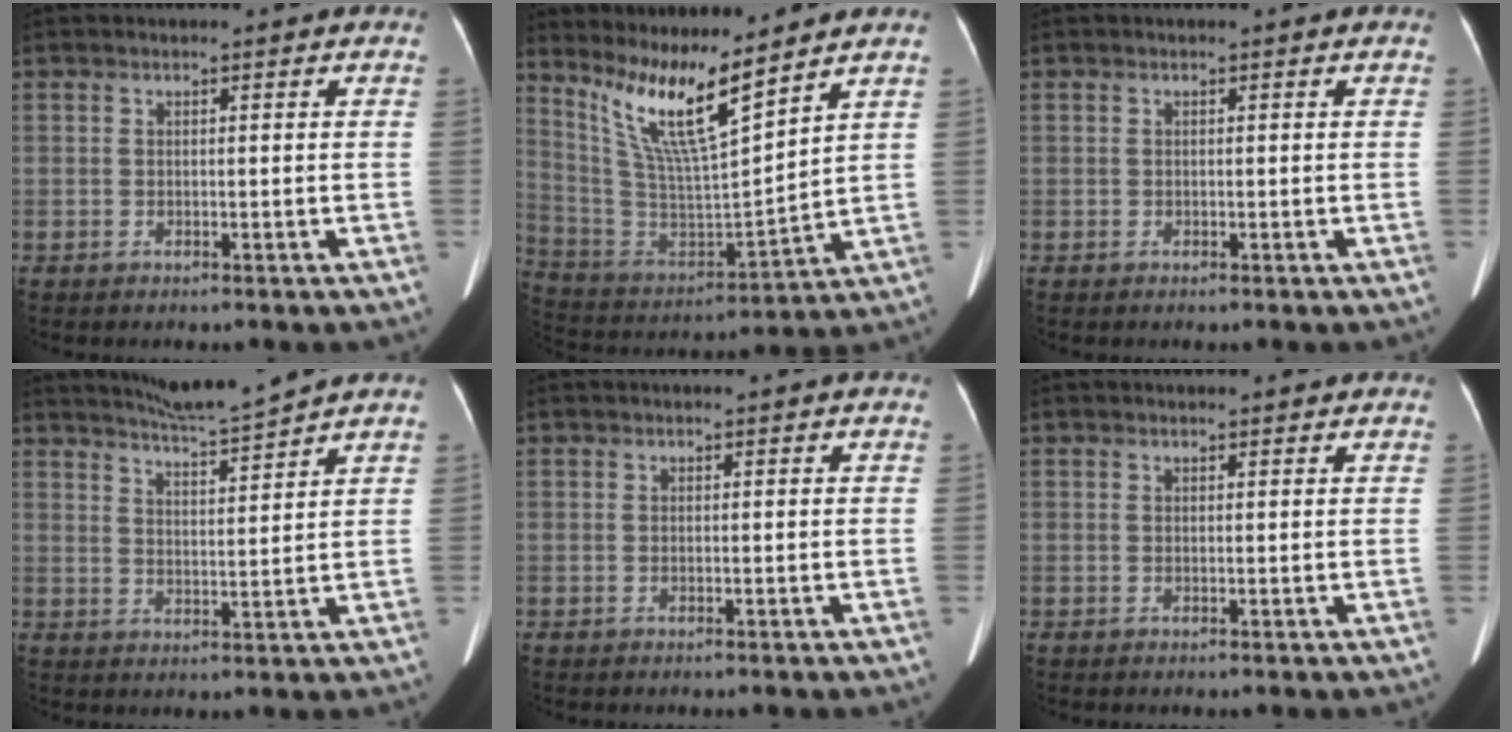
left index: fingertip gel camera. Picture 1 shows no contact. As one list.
[{"total": 13.2, "force": [10.0, 0.4, 8.6], "torque": [-0.173, -0.013, 0.197]}, {"total": 0.0}, {"total": 6.5, "force": [6.1, -1.6, 1.6], "torque": [-0.038, -0.012, 0.110]}, {"total": 0.0}, {"total": 1.2, "force": [1.2, 0.2, 0.3], "torque": [-0.011, 0.005, 0.016]}]